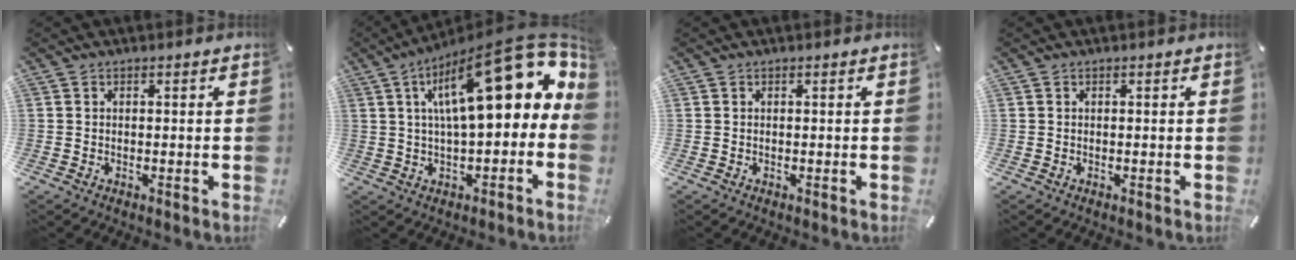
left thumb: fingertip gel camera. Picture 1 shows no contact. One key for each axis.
{"total": 24.6, "fx": 8.6, "fy": 9.3, "fz": 21.1, "tx": -0.321, "ty": -0.051, "tz": 0.144}
{"total": 0.0}
{"total": 0.0}